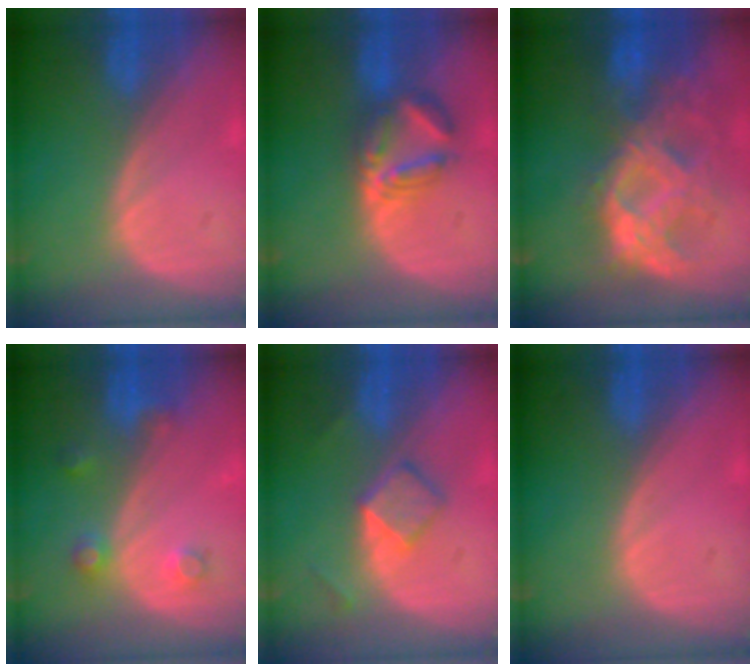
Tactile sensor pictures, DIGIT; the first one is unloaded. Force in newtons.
{"total": 5.8, "press": 5.7, "slide": 1.2}
{"total": 10.9, "press": 9.3, "slide": 5.7}
{"total": 3.6, "press": 3.4, "slide": 1.3}
{"total": 4.0, "press": 3.9, "slide": 0.6}
{"total": 0.0}